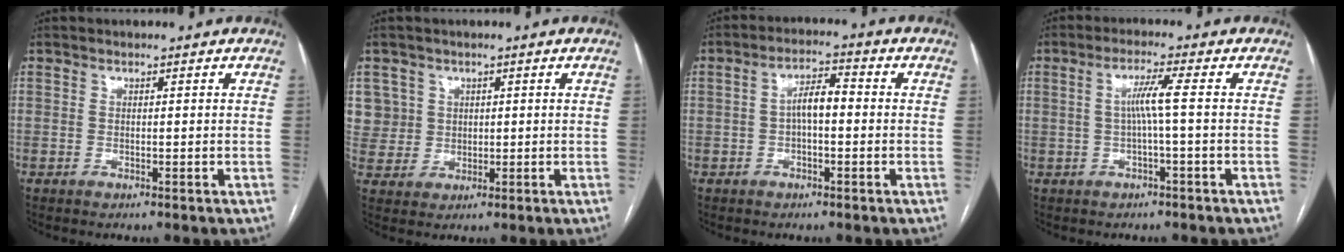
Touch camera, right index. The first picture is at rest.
{"total": 6.4, "force": [2.3, 5.9, -0.1], "torque": [0.005, 0.013, 0.057]}
{"total": 4.6, "force": [-0.3, 1.6, 4.3], "torque": [-0.079, 0.018, -0.008]}
{"total": 3.9, "force": [-0.1, -0.7, 3.9], "torque": [-0.072, 0.009, 0.001]}